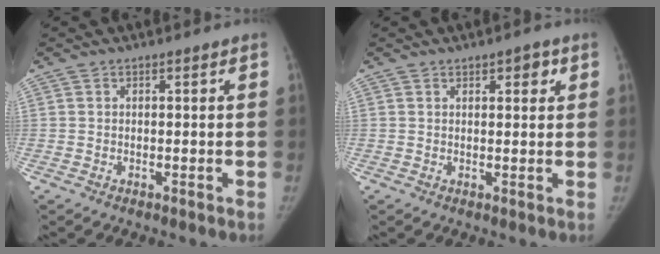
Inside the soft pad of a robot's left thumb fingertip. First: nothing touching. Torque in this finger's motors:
{"motor_torque": [-0.20, -0.09, 0.14, 0.31, -0.02]}